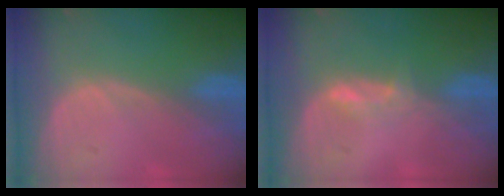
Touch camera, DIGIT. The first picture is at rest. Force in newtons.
{"total": 1.7, "press": 1.7, "slide": 0.6}